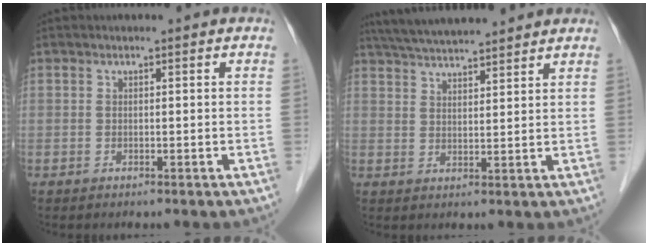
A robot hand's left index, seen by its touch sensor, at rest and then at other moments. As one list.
[{"total": 11.9, "force": [10.8, 1.1, 4.9], "torque": [-0.089, 0.033, 0.168]}]